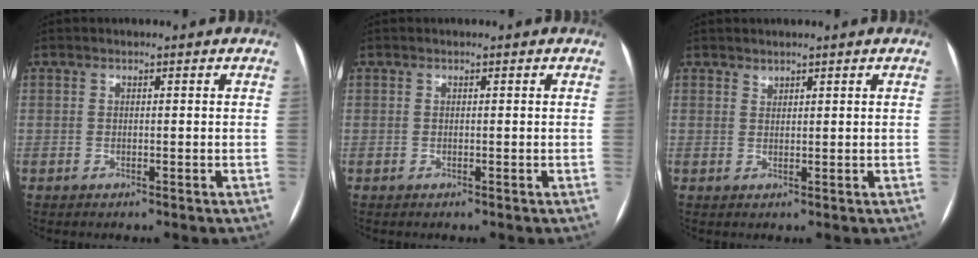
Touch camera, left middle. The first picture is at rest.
{"total": 0.0}
{"total": 0.9, "force": [0.9, 0.3, 0.1], "torque": [0.000, -0.001, 0.015]}